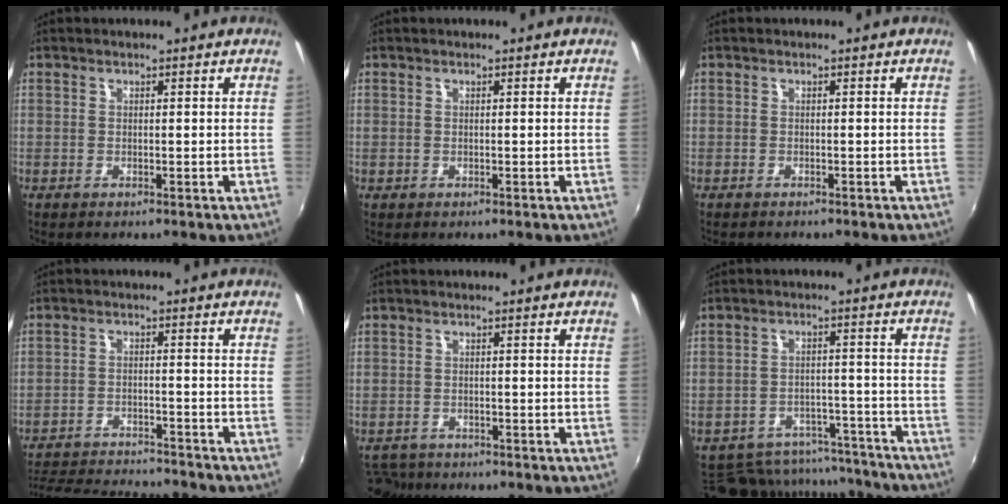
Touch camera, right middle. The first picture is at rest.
{"total": 0.0}
{"total": 0.9, "force": [-0.8, 0.0, 0.3], "torque": [-0.010, -0.004, -0.011]}
{"total": 15.2, "force": [-14.0, 2.3, 5.6], "torque": [-0.127, -0.012, -0.210]}
{"total": 4.0, "force": [-3.4, 2.1, 0.7], "torque": [-0.027, -0.009, -0.058]}
{"total": 15.5, "force": [-13.0, 7.2, 4.5], "torque": [-0.108, 0.031, -0.153]}